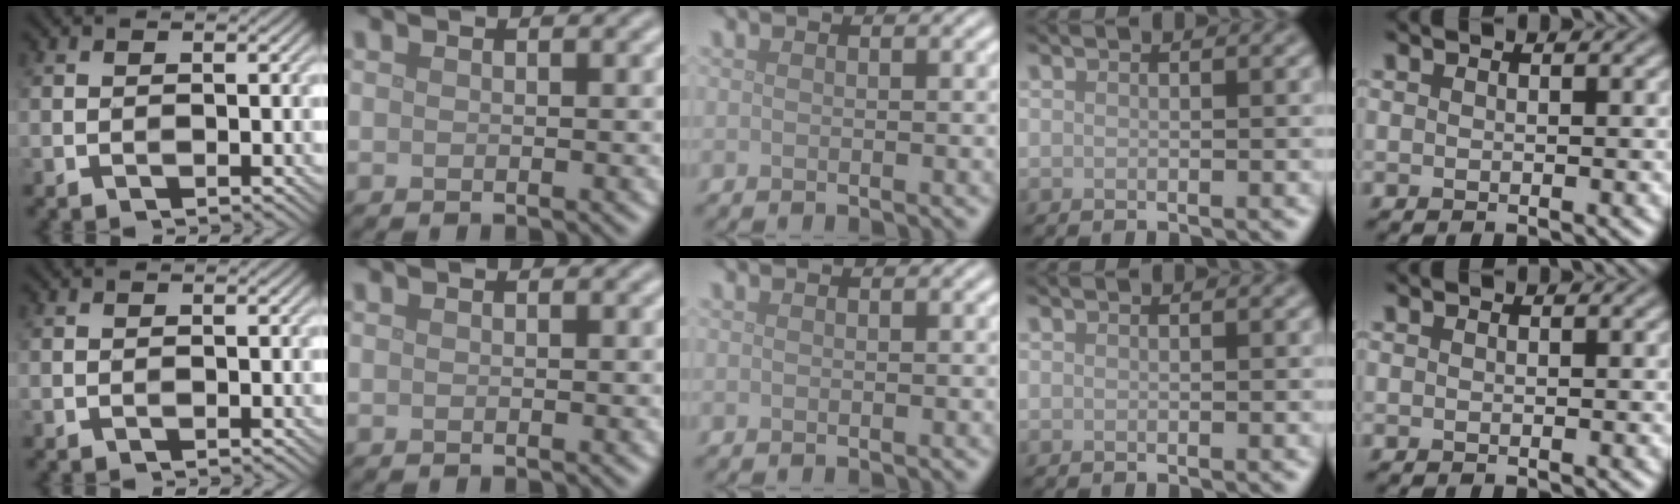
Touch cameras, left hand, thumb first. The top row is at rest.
{}